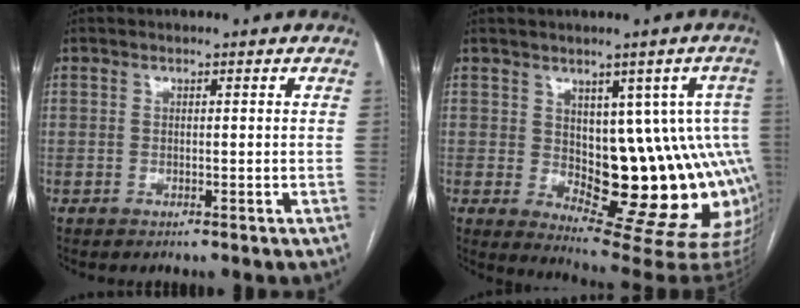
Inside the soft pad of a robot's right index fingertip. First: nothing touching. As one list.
[{"total": 15.9, "force": [-0.5, 7.2, 14.2], "torque": [-0.119, 0.016, 0.015]}]